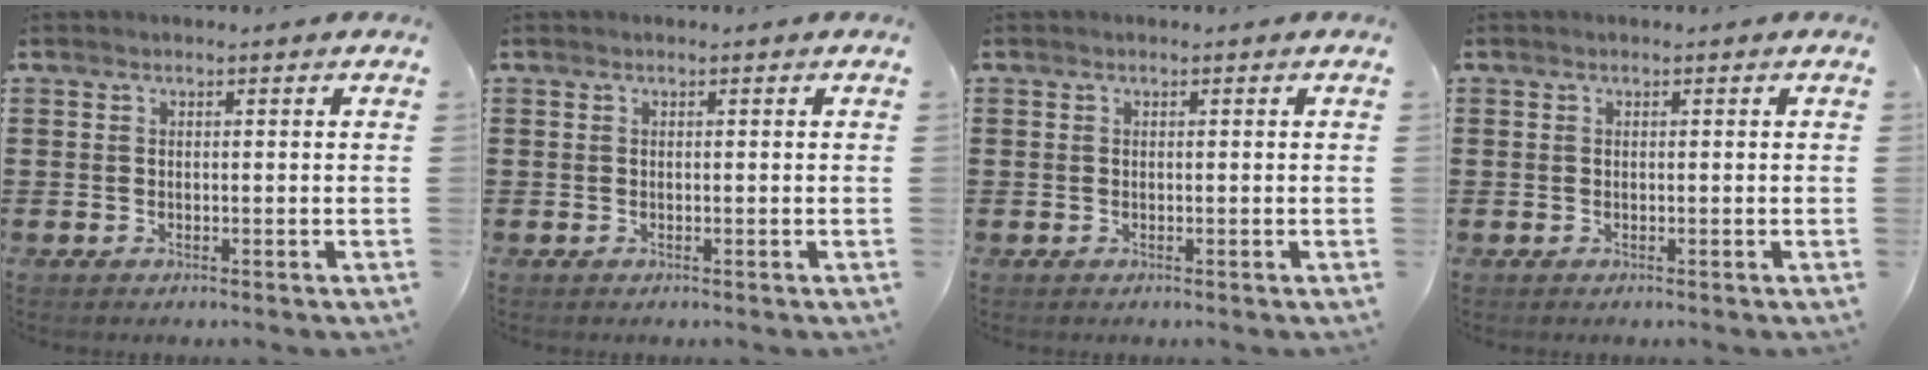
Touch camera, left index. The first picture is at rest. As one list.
[{"total": 0.0}, {"total": 0.0}, {"total": 0.0}]